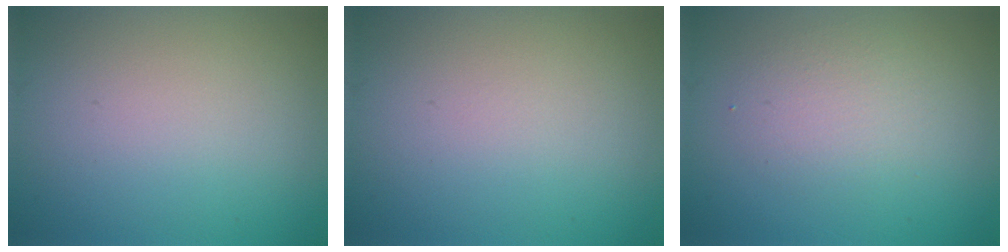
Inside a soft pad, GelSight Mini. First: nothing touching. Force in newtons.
{"total": 0.0}
{"total": 2.4, "press": 2.4, "slide": 0.1}